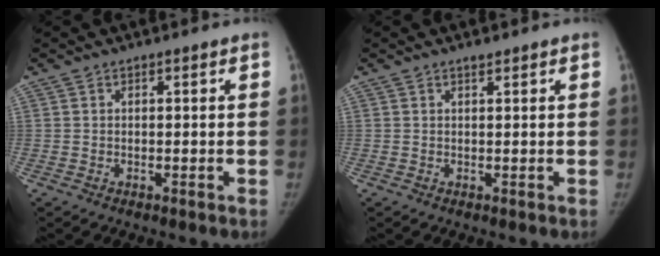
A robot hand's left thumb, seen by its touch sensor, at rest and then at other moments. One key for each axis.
{"total": 1.1, "fx": 0.9, "fy": 0.3, "fz": 0.5, "tx": -0.010, "ty": -0.006, "tz": 0.015}